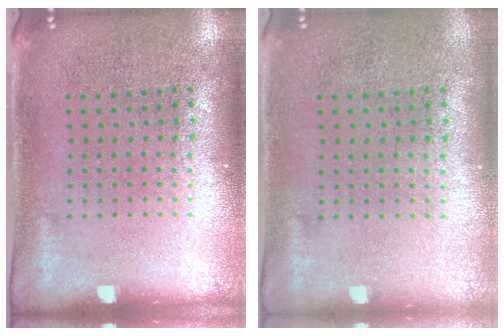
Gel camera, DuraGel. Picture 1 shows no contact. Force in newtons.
{"total": 0.0}